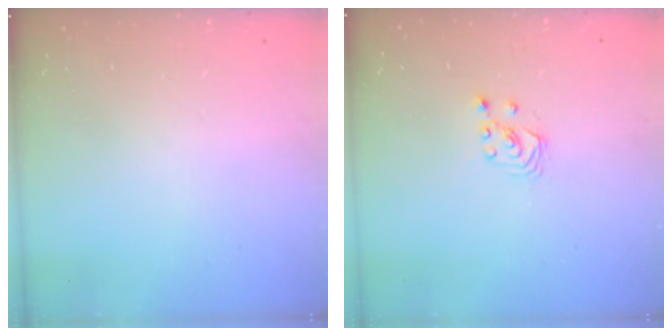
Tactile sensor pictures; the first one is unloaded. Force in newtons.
{"total": 1.8, "press": 1.8, "slide": 0.2}